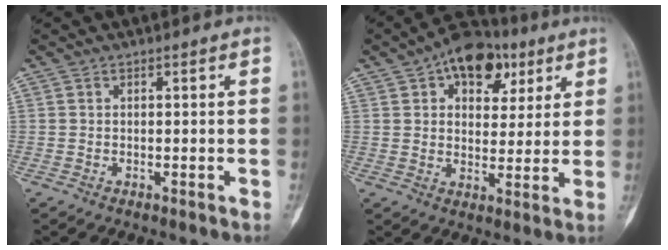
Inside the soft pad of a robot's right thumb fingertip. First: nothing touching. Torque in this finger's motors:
{"motor_torque": [0.79, 1.04, -0.01, 0.17, 0.06]}